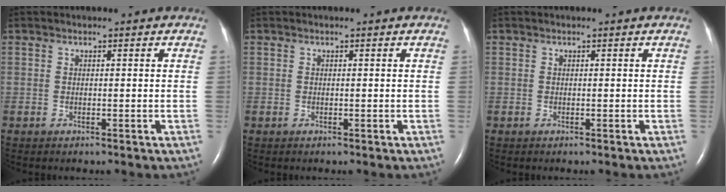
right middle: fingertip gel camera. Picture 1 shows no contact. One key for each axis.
{"total": 0.0}
{"total": 0.0}